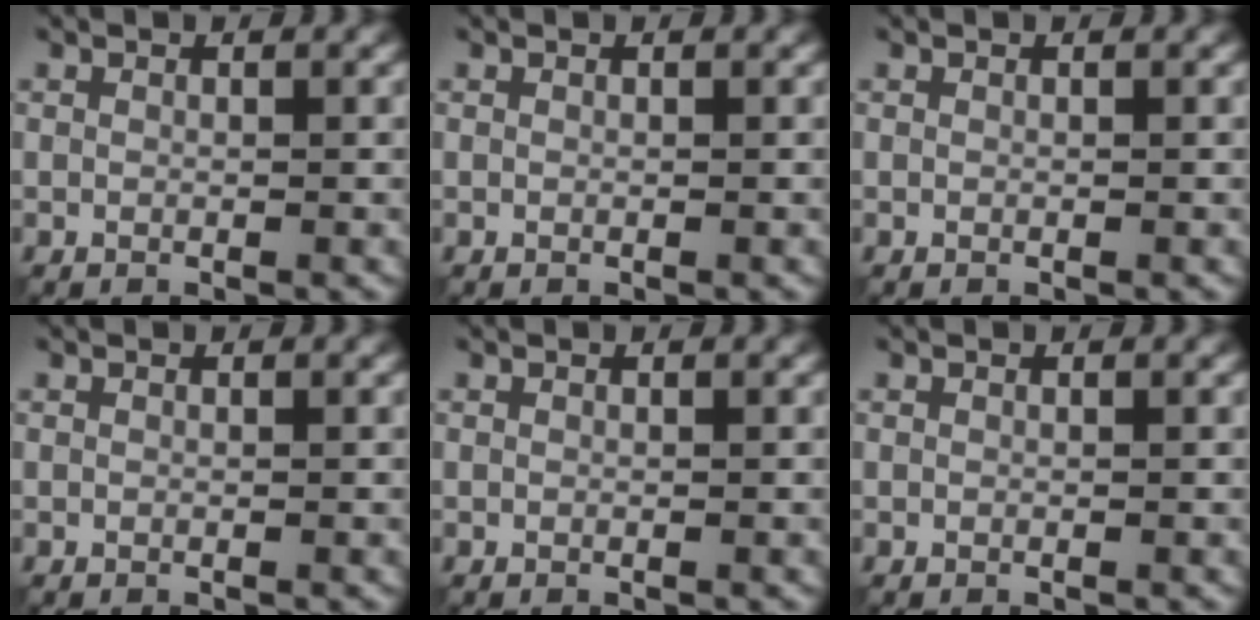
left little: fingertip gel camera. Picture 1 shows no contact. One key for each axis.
{"total": 0.0}
{"total": 0.0}
{"total": 0.0}
{"total": 0.0}
{"total": 0.0}